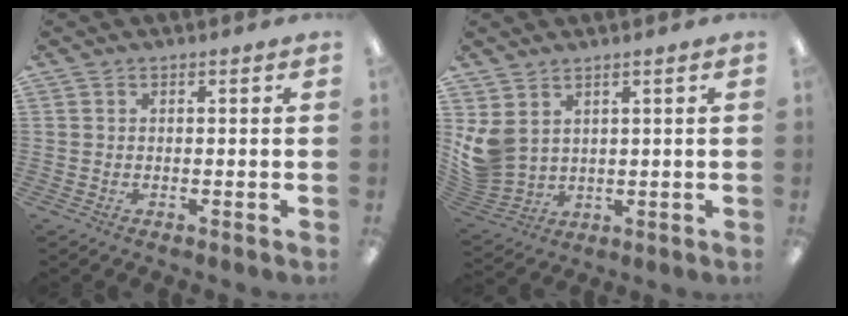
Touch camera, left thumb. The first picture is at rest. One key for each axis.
{"total": 7.2, "fx": 3.2, "fy": 5.4, "fz": 3.6, "tx": -0.096, "ty": -0.012, "tz": 0.066}